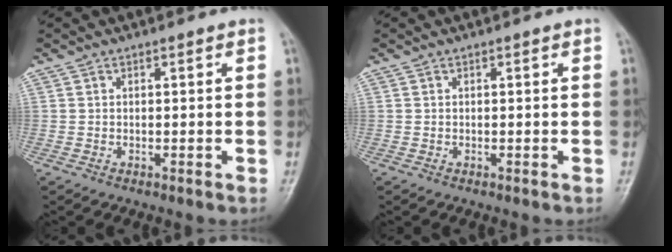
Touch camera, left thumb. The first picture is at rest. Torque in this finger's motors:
{"motor_torque": [0.00, 0.00, -0.04, -0.02, 0.00]}